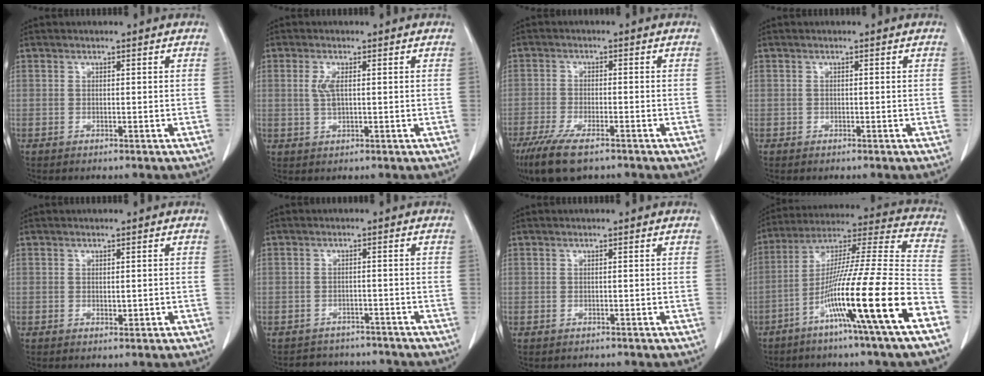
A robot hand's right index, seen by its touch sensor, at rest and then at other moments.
{"total": 2.6, "force": [0.4, 0.7, 2.5], "torque": [-0.057, -0.002, 0.009]}
{"total": 9.3, "force": [-6.5, 2.5, 6.2], "torque": [-0.111, -0.021, -0.109]}
{"total": 0.0}
{"total": 1.1, "force": [-0.3, 0.5, 1.0], "torque": [-0.018, -0.002, 0.000]}
{"total": 6.9, "force": [-6.3, 2.8, 0.4], "torque": [0.000, 0.014, -0.077]}
{"total": 0.0}
{"total": 22.9, "force": [-10.6, -0.9, 20.2], "torque": [-0.325, -0.030, -0.190]}